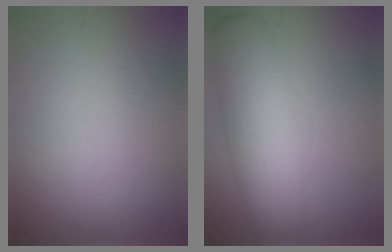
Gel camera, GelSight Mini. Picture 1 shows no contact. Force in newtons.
{"total": 9.7, "press": 9.7, "slide": 0.4}